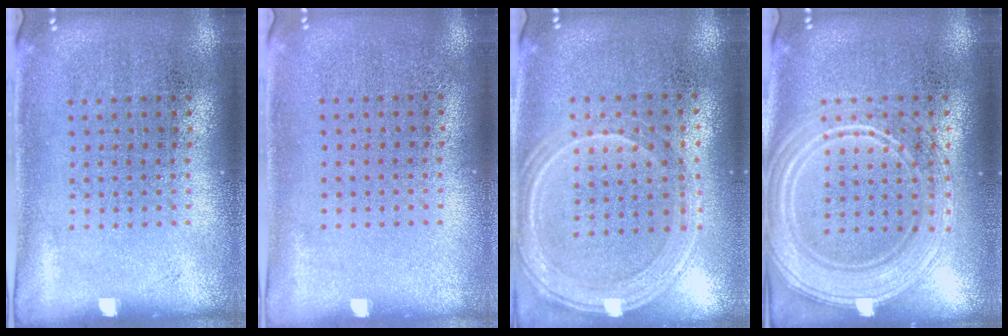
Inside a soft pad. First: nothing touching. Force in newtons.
{"total": 0.0}
{"total": 1.2, "press": 1.2, "slide": 0.4}
{"total": 2.9, "press": 2.8, "slide": 0.4}